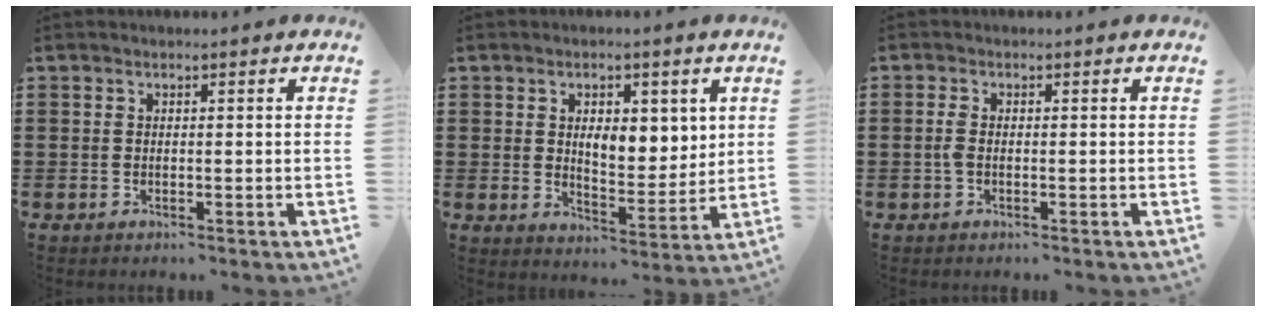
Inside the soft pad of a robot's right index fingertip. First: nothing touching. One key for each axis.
{"total": 5.8, "fx": 2.4, "fy": 3.5, "fz": 4.0, "tx": -0.067, "ty": 0.002, "tz": 0.037}
{"total": 1.6, "fx": -0.4, "fy": 0.5, "fz": 1.4, "tx": -0.035, "ty": -0.004, "tz": -0.008}